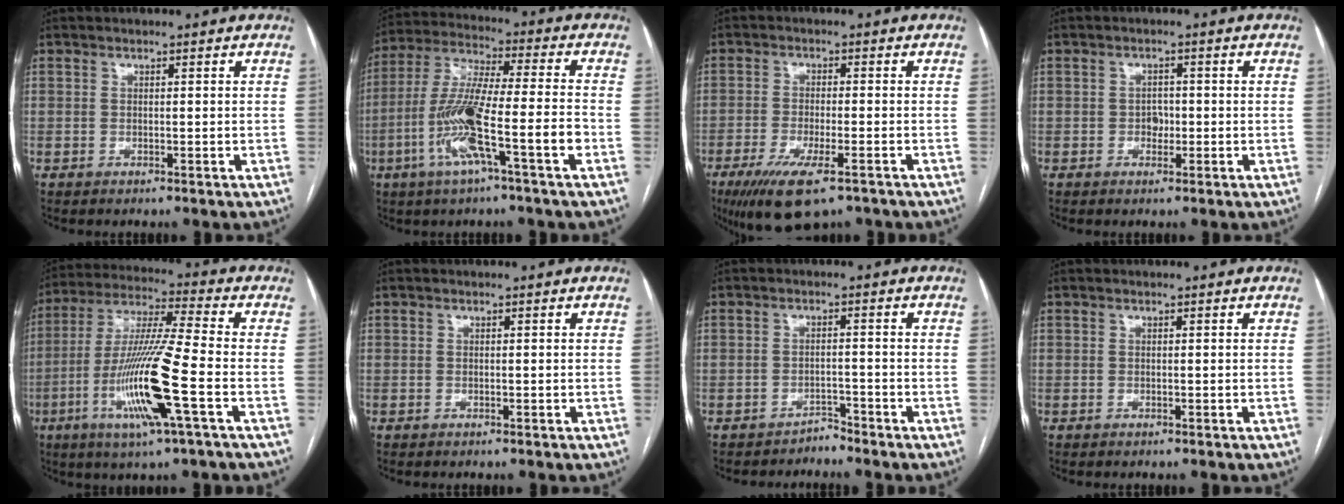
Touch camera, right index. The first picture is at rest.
{"total": 14.0, "force": [-5.2, 0.4, 13.0], "torque": [-0.260, 0.002, -0.100]}
{"total": 10.4, "force": [-6.7, 2.5, 7.5], "torque": [-0.132, -0.023, -0.106]}
{"total": 1.9, "force": [-0.4, 1.5, 1.2], "torque": [-0.014, 0.006, -0.006]}
{"total": 16.0, "force": [-5.2, -0.1, 15.1], "torque": [-0.309, -0.016, -0.102]}
{"total": 0.0}
{"total": 1.9, "force": [-1.8, 0.4, -0.4], "torque": [0.017, -0.002, -0.030]}
{"total": 0.0}